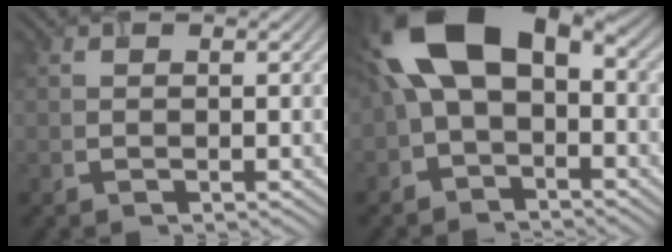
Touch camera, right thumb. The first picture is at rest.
{"total": 14.1, "force": [1.1, 8.7, 11.0], "torque": [-0.220, -0.004, 0.011]}